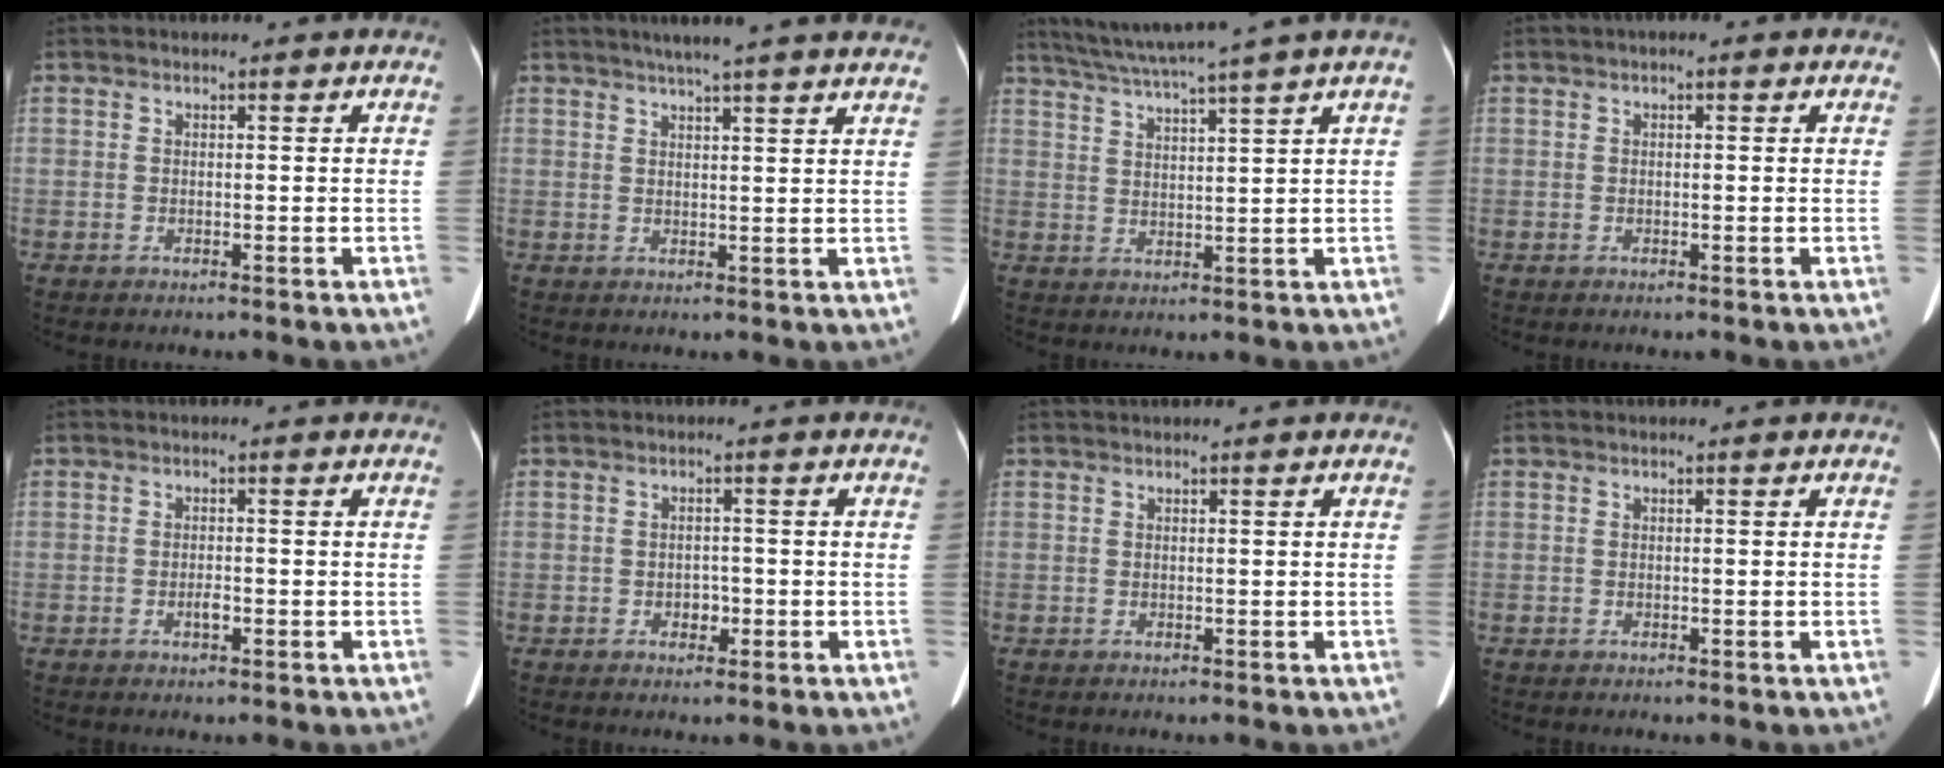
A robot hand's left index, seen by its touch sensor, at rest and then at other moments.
{"total": 13.8, "force": [11.7, 0.2, 7.3], "torque": [-0.109, 0.029, 0.140]}
{"total": 10.5, "force": [8.5, -2.2, 5.6], "torque": [-0.098, 0.010, 0.132]}
{"total": 1.3, "force": [0.5, 0.6, 1.0], "torque": [-0.015, 0.011, 0.001]}
{"total": 1.3, "force": [-0.8, 0.4, 0.9], "torque": [-0.023, -0.004, -0.012]}
{"total": 1.7, "force": [-0.9, 1.2, 0.9], "torque": [-0.015, 0.000, -0.010]}
{"total": 1.0, "force": [1.0, -0.1, 0.4], "torque": [-0.006, 0.020, 0.024]}
{"total": 0.0}